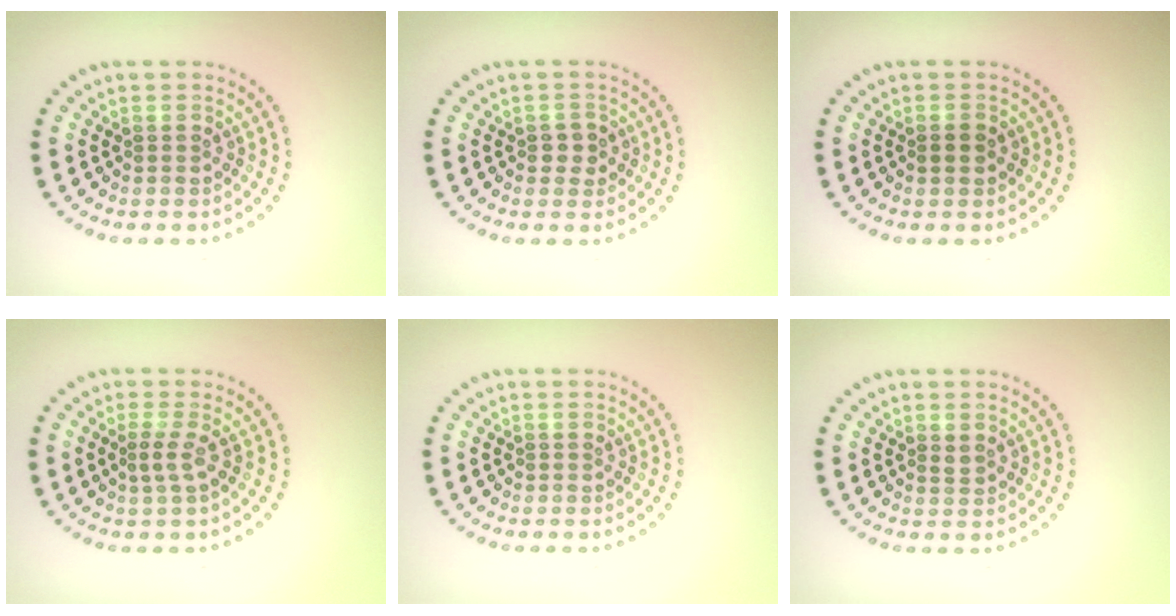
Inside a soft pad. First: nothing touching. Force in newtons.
{"total": 1.4, "press": 1.3, "slide": 0.3}
{"total": 1.0, "press": 0.9, "slide": 0.3}
{"total": 1.5, "press": 1.0, "slide": 1.1}
{"total": 0.0}
{"total": 0.7, "press": 0.6, "slide": 0.3}